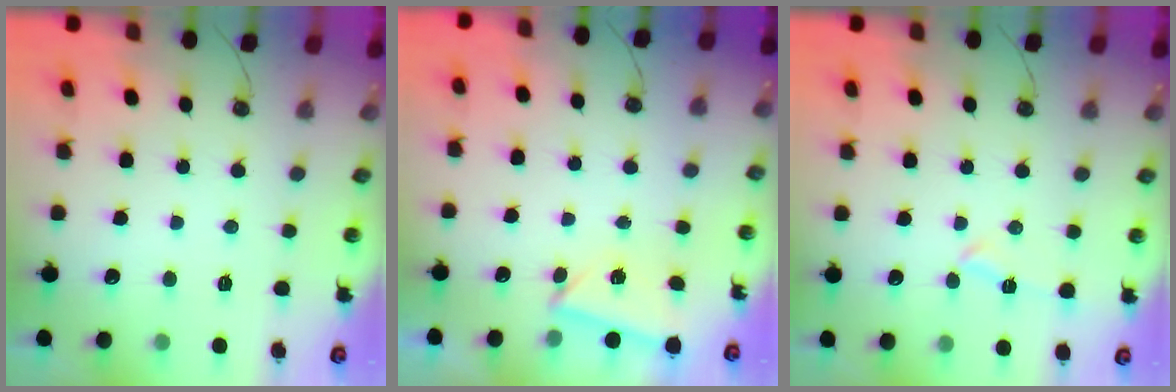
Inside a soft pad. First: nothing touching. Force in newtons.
{"total": 2.9, "press": 2.8, "slide": 0.7}
{"total": 4.3, "press": 3.9, "slide": 2.0}